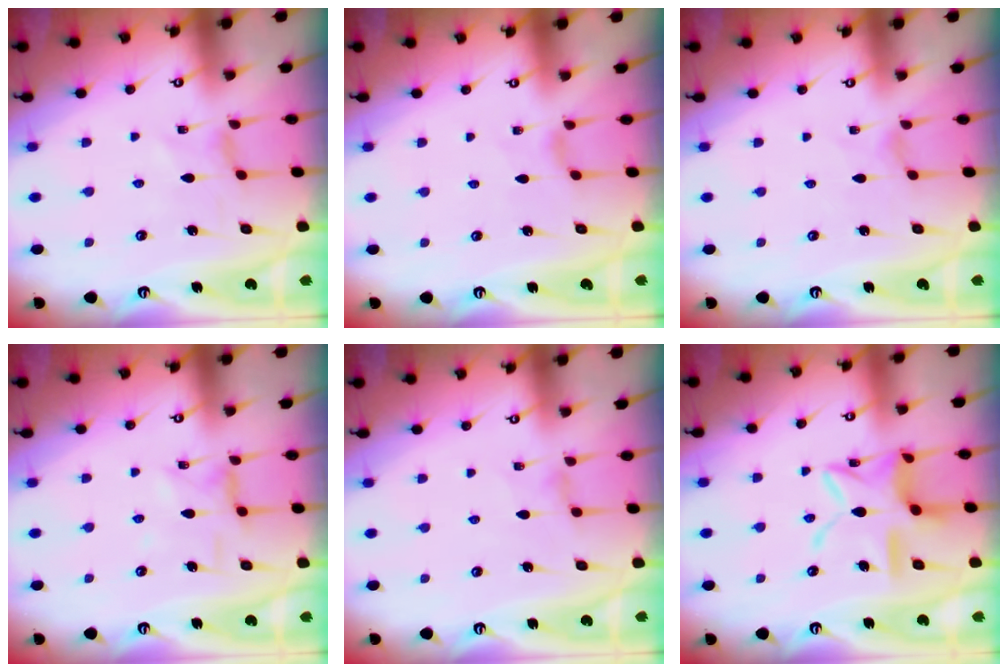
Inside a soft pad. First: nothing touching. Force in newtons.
{"total": 2.1, "press": 2.0, "slide": 0.5}
{"total": 0.0}
{"total": 2.5, "press": 2.4, "slide": 0.4}
{"total": 0.9, "press": 0.8, "slide": 0.3}
{"total": 13.4, "press": 13.4, "slide": 0.8}